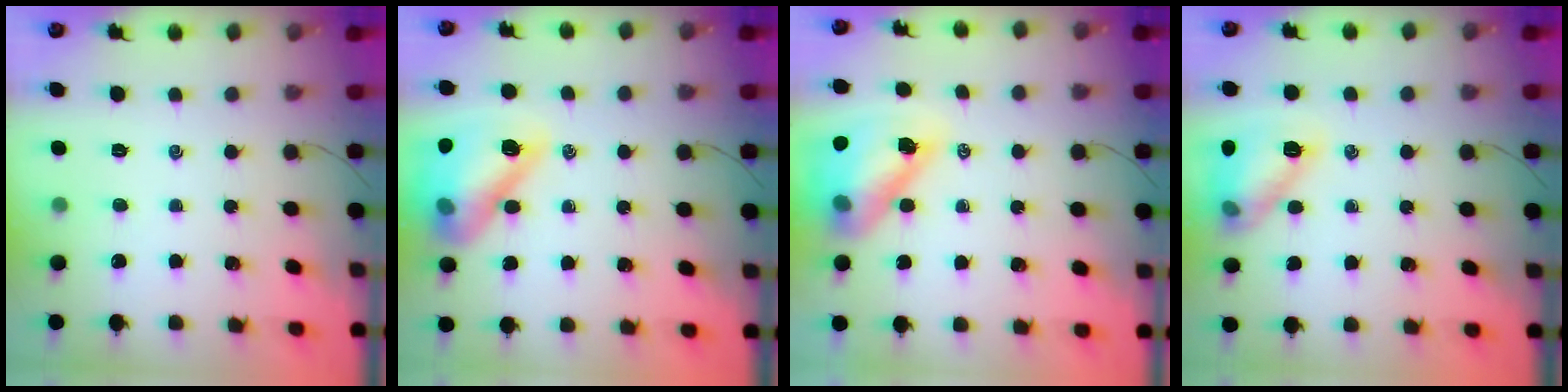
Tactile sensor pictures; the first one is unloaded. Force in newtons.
{"total": 15.4, "press": 15.1, "slide": 2.9}
{"total": 14.3, "press": 13.6, "slide": 4.2}
{"total": 12.4, "press": 12.4, "slide": 0.1}